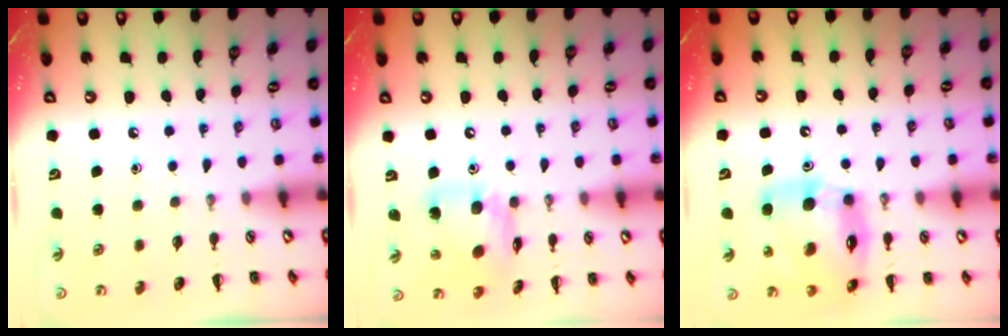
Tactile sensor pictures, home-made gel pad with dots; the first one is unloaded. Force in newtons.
{"total": 13.0, "press": 13.0, "slide": 1.4}
{"total": 13.2, "press": 12.8, "slide": 3.2}